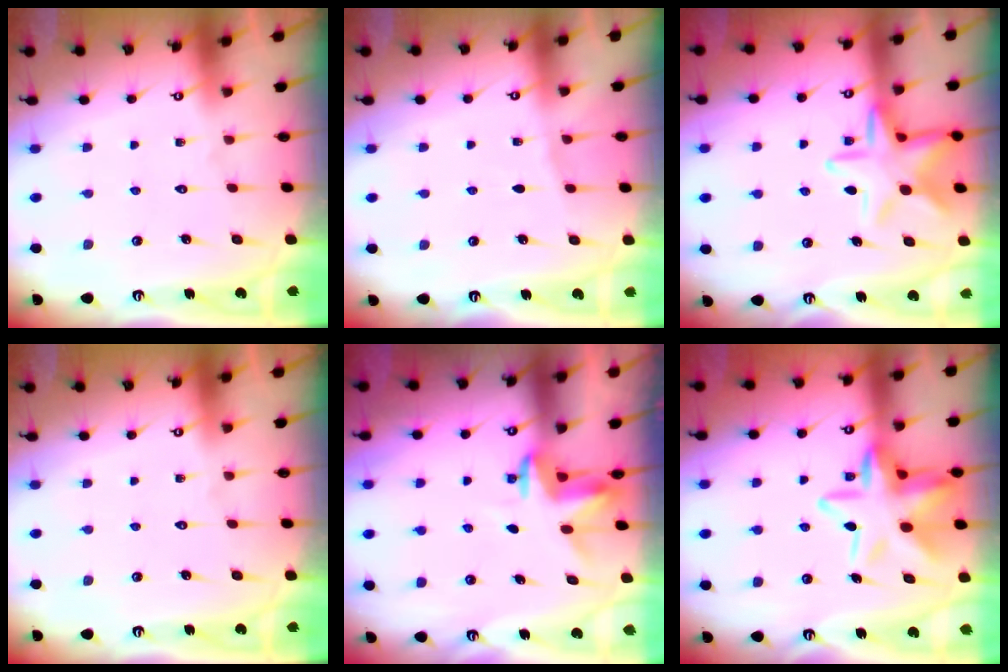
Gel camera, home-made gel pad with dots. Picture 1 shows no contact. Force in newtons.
{"total": 2.2, "press": 2.2, "slide": 0.4}
{"total": 13.3, "press": 13.2, "slide": 0.9}
{"total": 0.0}
{"total": 3.5, "press": 3.5, "slide": 0.3}
{"total": 15.0, "press": 14.9, "slide": 1.8}